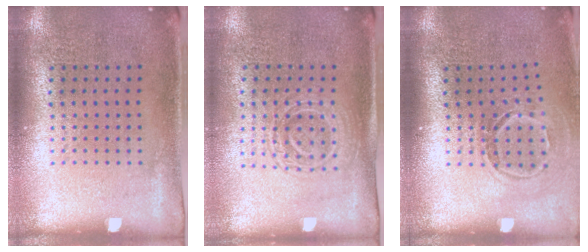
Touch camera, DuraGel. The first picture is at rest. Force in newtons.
{"total": 1.5, "press": 1.4, "slide": 0.6}
{"total": 1.6, "press": 1.1, "slide": 1.1}